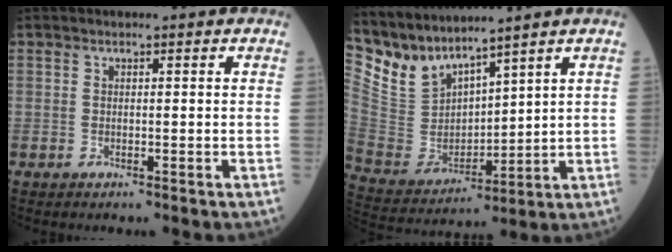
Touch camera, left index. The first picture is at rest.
{"total": 9.6, "force": [9.1, 1.6, 2.3], "torque": [-0.077, 0.005, 0.211]}